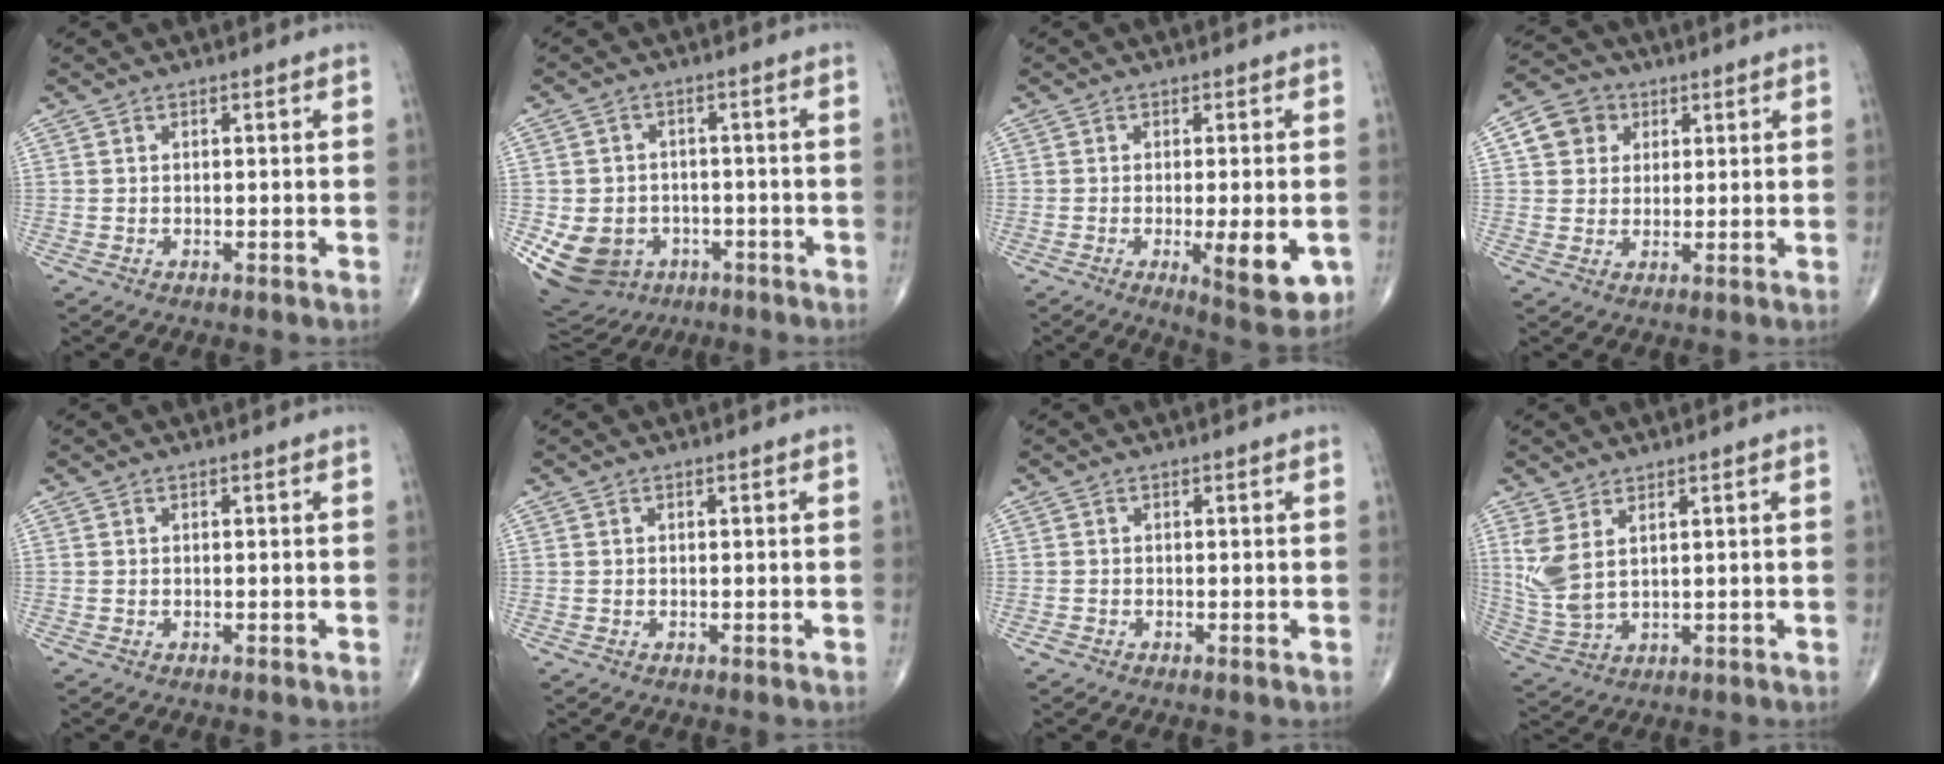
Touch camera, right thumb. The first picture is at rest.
{"total": 13.6, "force": [-4.4, 11.5, 5.7], "torque": [-0.119, 0.019, -0.055]}
{"total": 9.6, "force": [-2.4, 2.8, 8.8], "torque": [-0.113, -0.018, -0.029]}
{"total": 6.9, "force": [2.2, 6.1, 2.4], "torque": [-0.018, 0.000, 0.032]}
{"total": 0.0}
{"total": 0.0}
{"total": 0.6, "force": [-0.4, 0.4, 0.2], "torque": [-0.006, -0.002, -0.012]}
{"total": 7.1, "force": [2.6, 3.3, 5.8], "torque": [-0.133, -0.011, 0.067]}